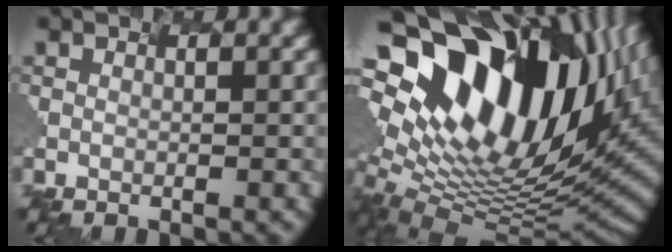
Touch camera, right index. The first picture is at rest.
{"total": 18.9, "force": [6.6, 10.8, 14.0], "torque": [-0.259, 0.014, 0.137]}